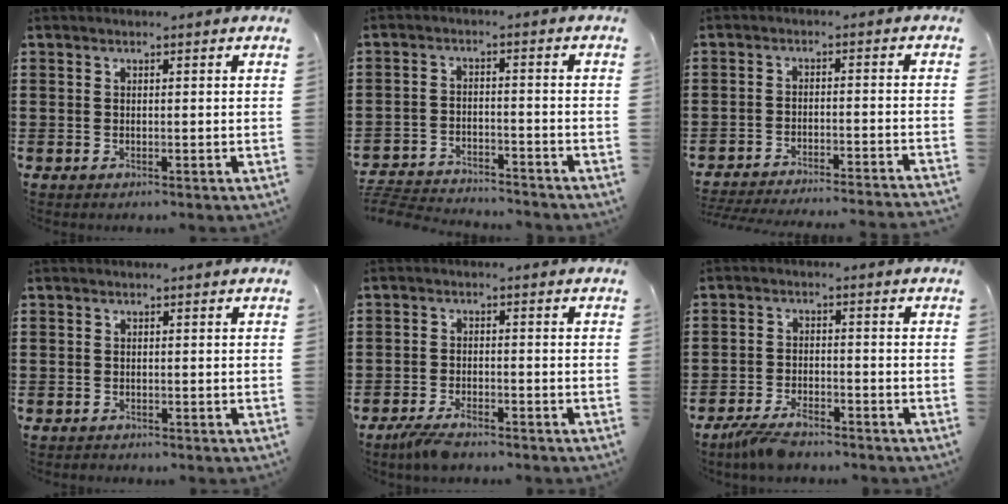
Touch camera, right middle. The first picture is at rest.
{"total": 4.6, "force": [-4.5, 0.4, 0.6], "torque": [-0.027, -0.004, -0.098]}
{"total": 3.7, "force": [-3.6, -0.4, 0.8], "torque": [-0.016, -0.006, -0.074]}
{"total": 0.7, "force": [-0.6, 0.2, -0.1], "torque": [-0.001, 0.000, -0.014]}
{"total": 3.3, "force": [-2.9, 0.9, 1.3], "torque": [-0.045, -0.003, -0.066]}
{"total": 4.1, "force": [-3.6, 1.1, 1.6], "torque": [-0.048, -0.001, -0.077]}